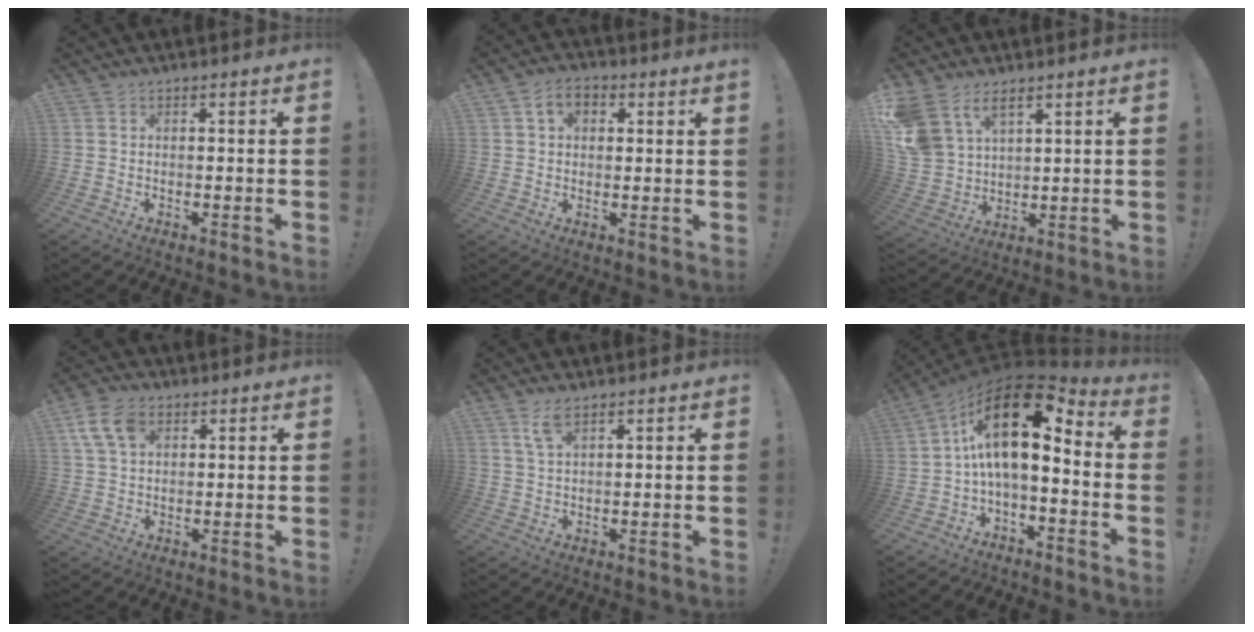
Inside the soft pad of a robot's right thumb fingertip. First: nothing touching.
{"total": 5.4, "force": [2.2, 3.5, 3.6], "torque": [-0.062, 0.007, 0.040]}
{"total": 10.5, "force": [6.8, 6.3, 4.9], "torque": [-0.114, -0.041, 0.138]}
{"total": 9.2, "force": [3.7, 6.2, 5.8], "torque": [-0.116, 0.001, 0.072]}
{"total": 4.9, "force": [2.9, 1.9, 3.5], "torque": [-0.059, -0.008, 0.052]}
{"total": 16.9, "force": [3.6, 7.3, 14.8], "torque": [-0.267, -0.019, 0.062]}